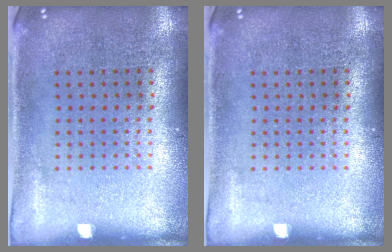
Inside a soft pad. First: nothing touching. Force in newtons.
{"total": 0.0}